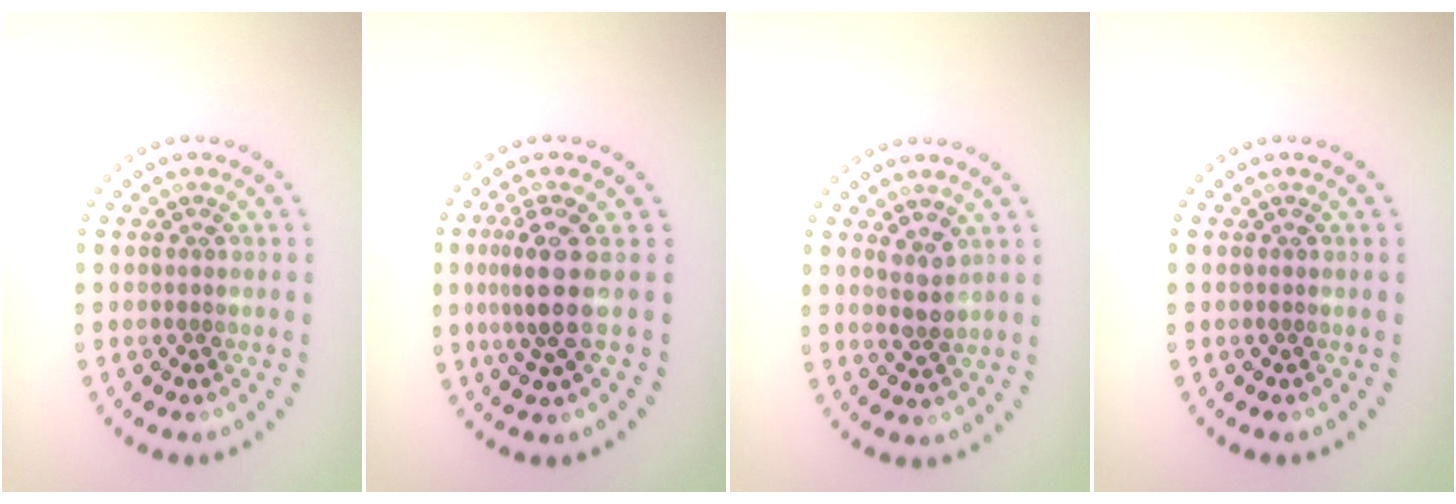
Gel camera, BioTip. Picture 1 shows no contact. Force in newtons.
{"total": 3.4, "press": 2.6, "slide": 2.1}
{"total": 1.7, "press": 1.7, "slide": 0.4}
{"total": 0.0}